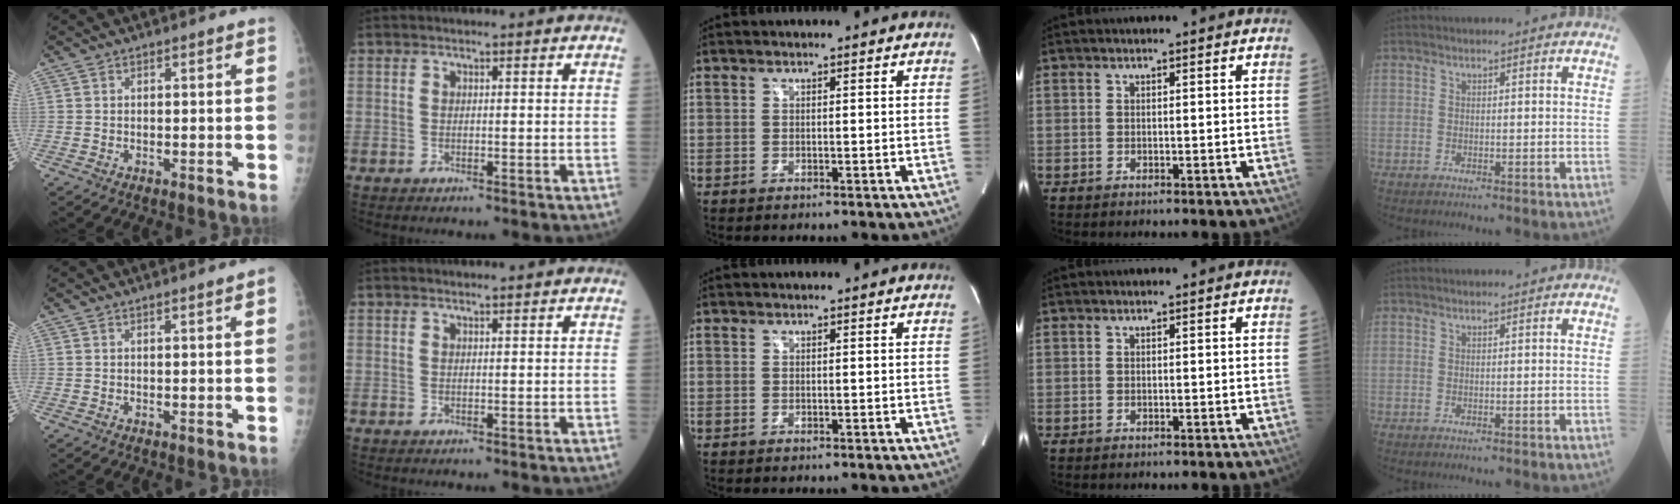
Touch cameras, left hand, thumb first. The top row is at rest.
{"thumb": {"total": 1.8, "force": [1.1, 0.3, 1.5], "torque": [-0.020, 0.001, 0.012]}, "index": {"total": 1.1, "force": [1.0, 0.0, 0.3], "torque": [-0.007, 0.005, 0.018]}}